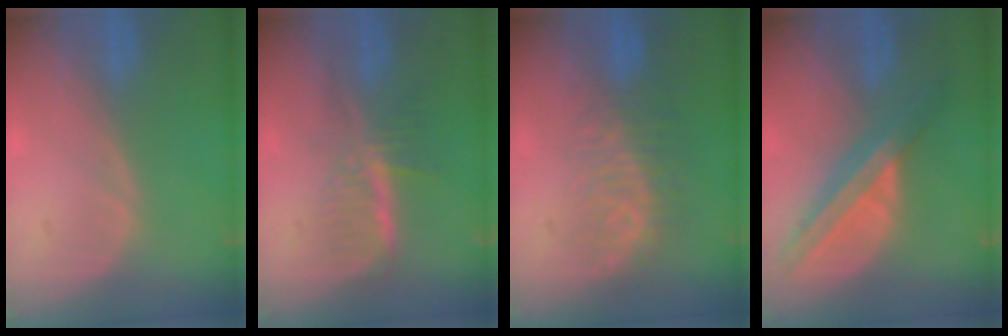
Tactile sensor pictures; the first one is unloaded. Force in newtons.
{"total": 6.0, "press": 5.2, "slide": 2.9}
{"total": 8.3, "press": 7.1, "slide": 4.4}
{"total": 8.2, "press": 6.9, "slide": 4.5}